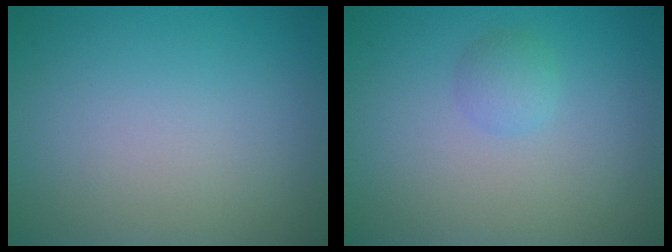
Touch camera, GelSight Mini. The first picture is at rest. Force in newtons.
{"total": 1.3, "press": 1.3, "slide": 0.0}